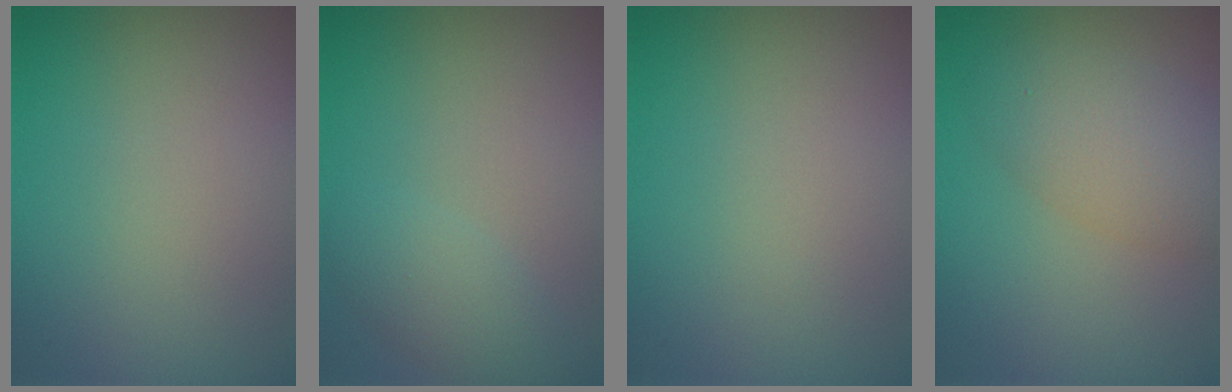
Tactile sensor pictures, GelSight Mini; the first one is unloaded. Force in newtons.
{"total": 2.3, "press": 2.3, "slide": 0.1}
{"total": 0.0}
{"total": 4.4, "press": 4.4, "slide": 0.2}